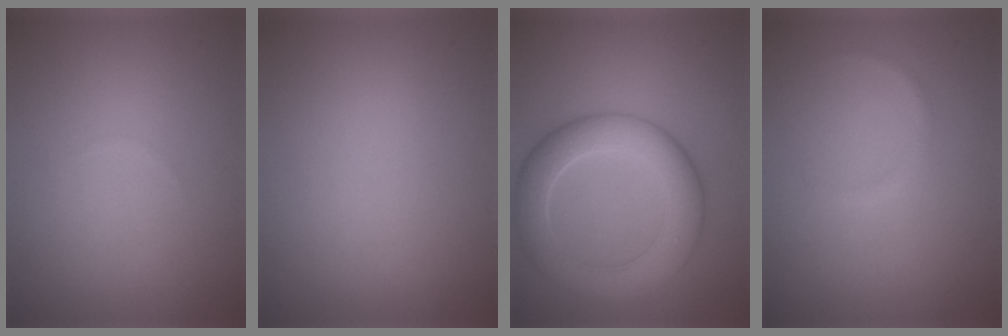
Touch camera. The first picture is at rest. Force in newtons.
{"total": 0.0}
{"total": 6.6, "press": 6.6, "slide": 0.2}
{"total": 0.6, "press": 0.6, "slide": 0.1}